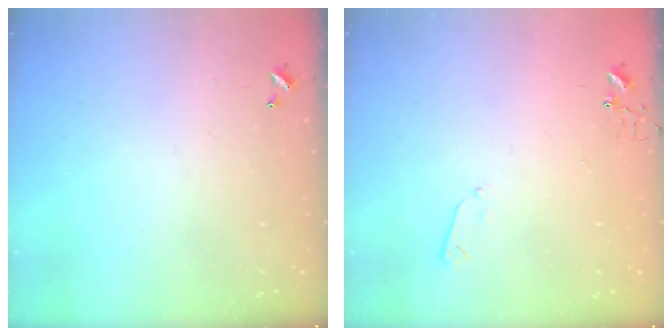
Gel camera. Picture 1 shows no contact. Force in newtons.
{"total": 3.0, "press": 3.0, "slide": 0.6}